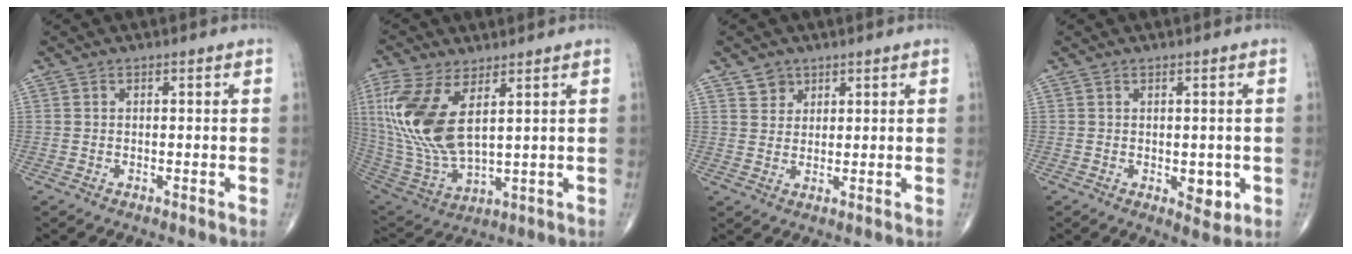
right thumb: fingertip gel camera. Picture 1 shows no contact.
{"total": 17.1, "force": [5.3, 7.8, 14.3], "torque": [-0.325, -0.027, 0.115]}
{"total": 3.1, "force": [2.1, 2.3, 0.3], "torque": [0.014, -0.014, 0.032]}
{"total": 4.0, "force": [-0.6, 2.2, 3.3], "torque": [-0.026, -0.006, -0.001]}